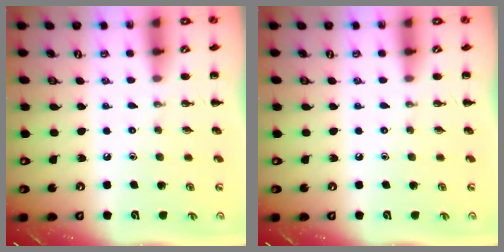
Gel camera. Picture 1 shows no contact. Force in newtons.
{"total": 0.0}